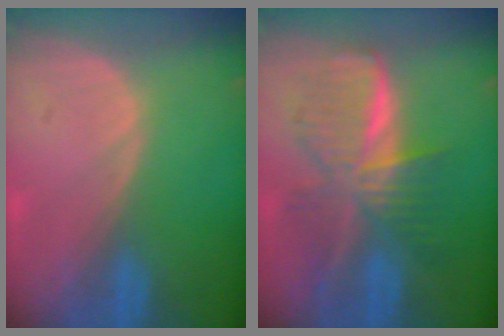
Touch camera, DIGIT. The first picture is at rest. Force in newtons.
{"total": 9.1, "press": 9.1, "slide": 0.6}